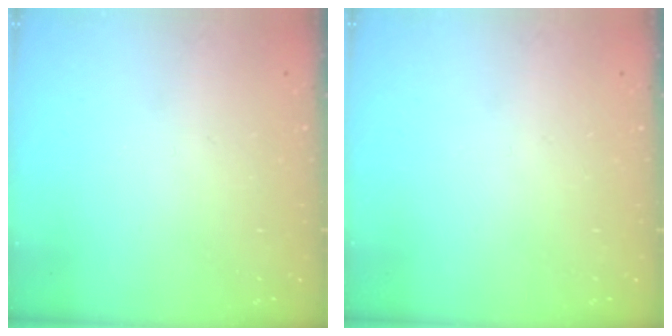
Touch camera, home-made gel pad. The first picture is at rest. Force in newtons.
{"total": 0.0}